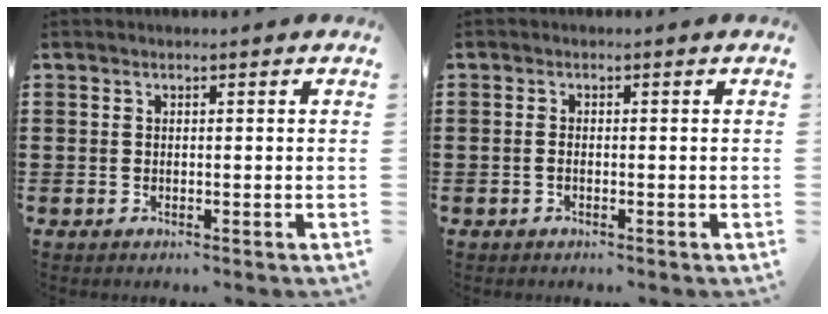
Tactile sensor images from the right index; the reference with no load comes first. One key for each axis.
{"total": 0.8, "fx": -0.5, "fy": 0.3, "fz": 0.6, "tx": -0.013, "ty": -0.003, "tz": -0.009}